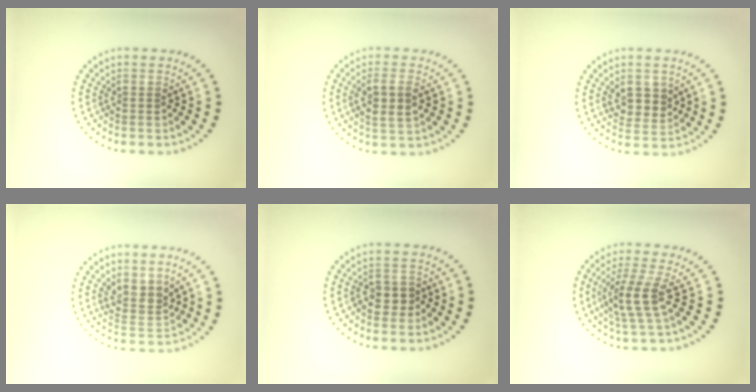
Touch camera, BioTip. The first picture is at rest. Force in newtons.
{"total": 3.0, "press": 2.8, "slide": 0.9}
{"total": 2.9, "press": 2.7, "slide": 0.9}
{"total": 2.6, "press": 2.1, "slide": 1.5}
{"total": 1.9, "press": 1.8, "slide": 0.5}
{"total": 3.7, "press": 3.1, "slide": 2.1}